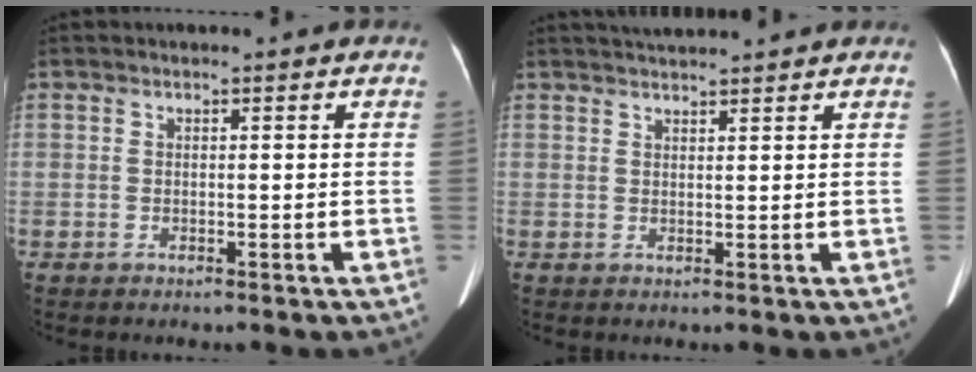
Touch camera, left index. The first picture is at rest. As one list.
[{"total": 4.3, "force": [4.1, -0.3, 1.3], "torque": [-0.020, 0.025, 0.062]}]